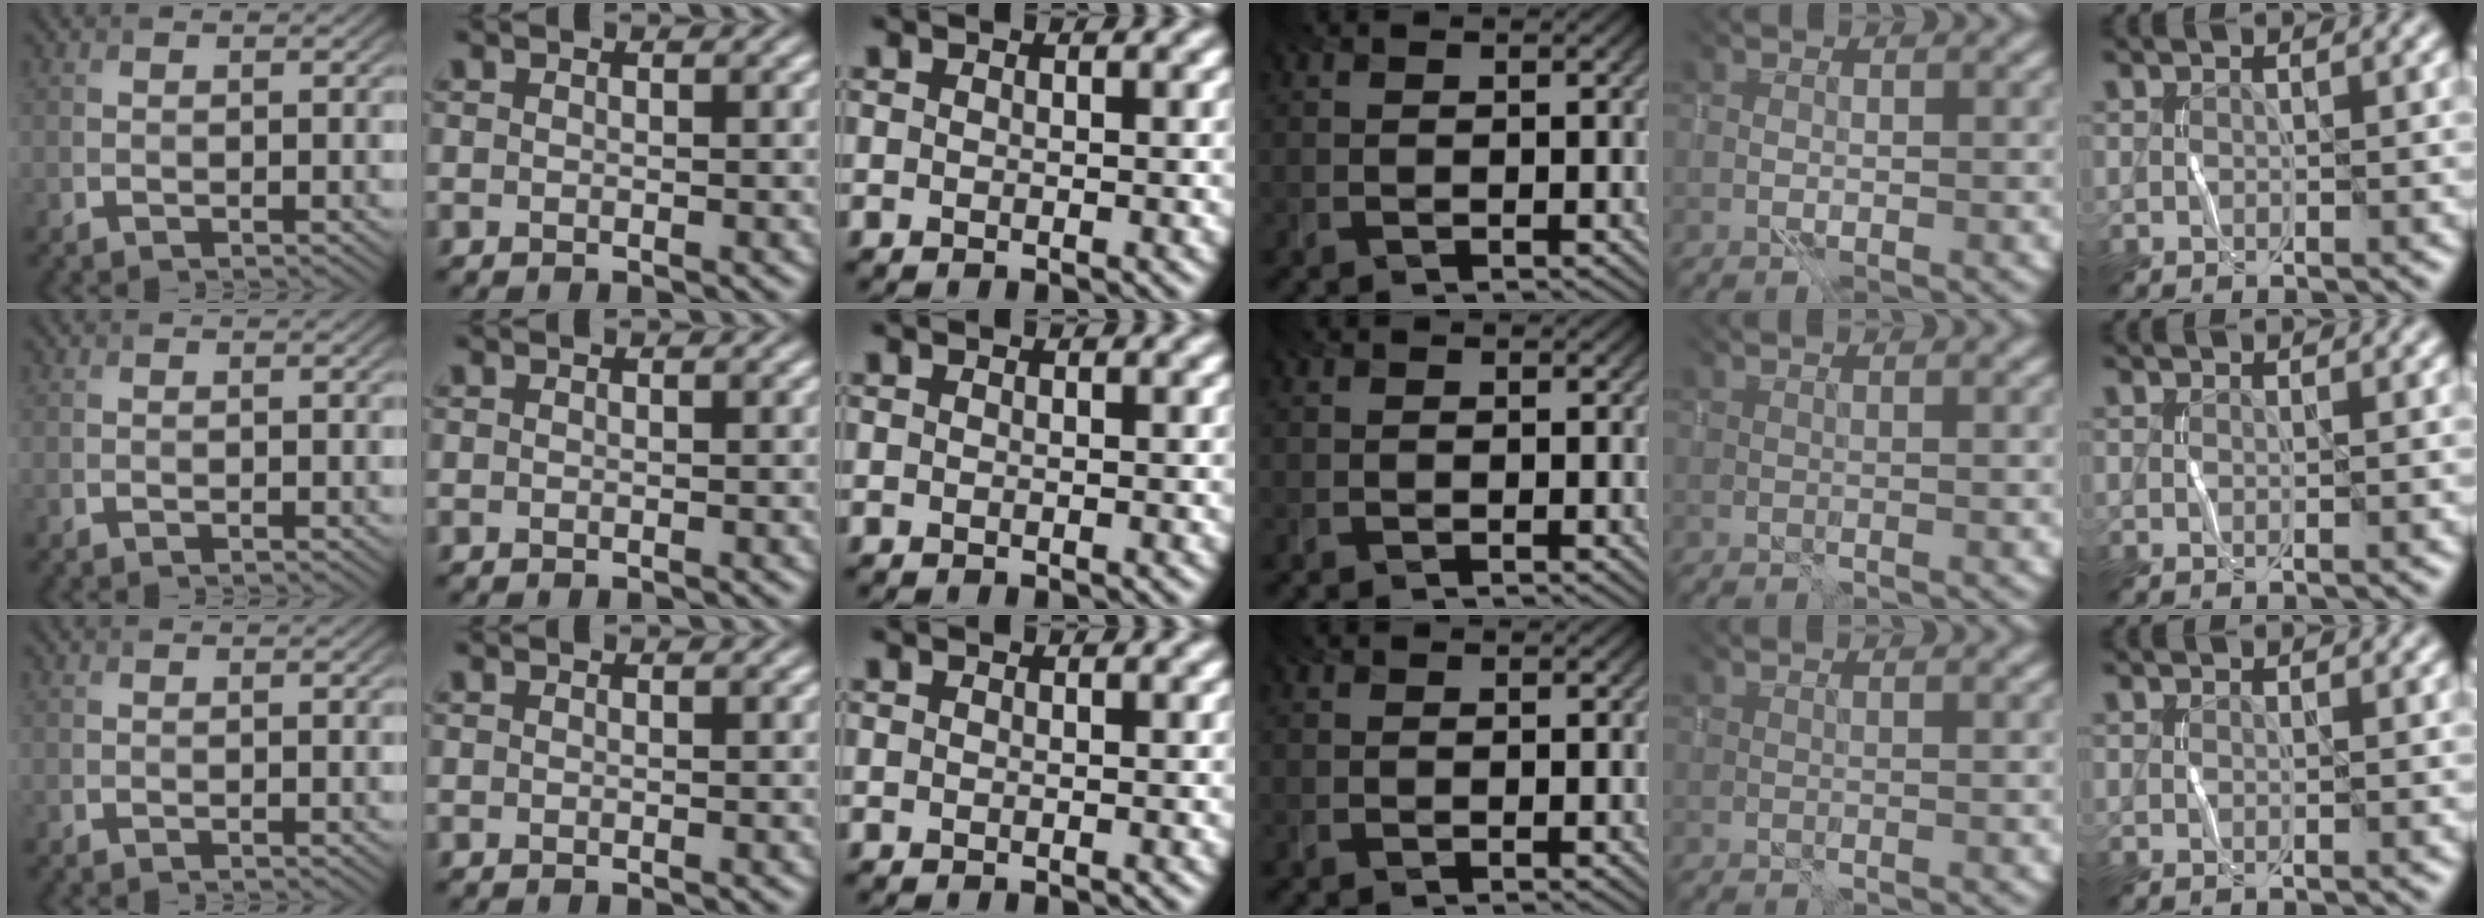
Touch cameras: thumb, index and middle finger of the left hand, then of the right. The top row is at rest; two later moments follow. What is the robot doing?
{"motion": "wrap", "object": "cellophane"}